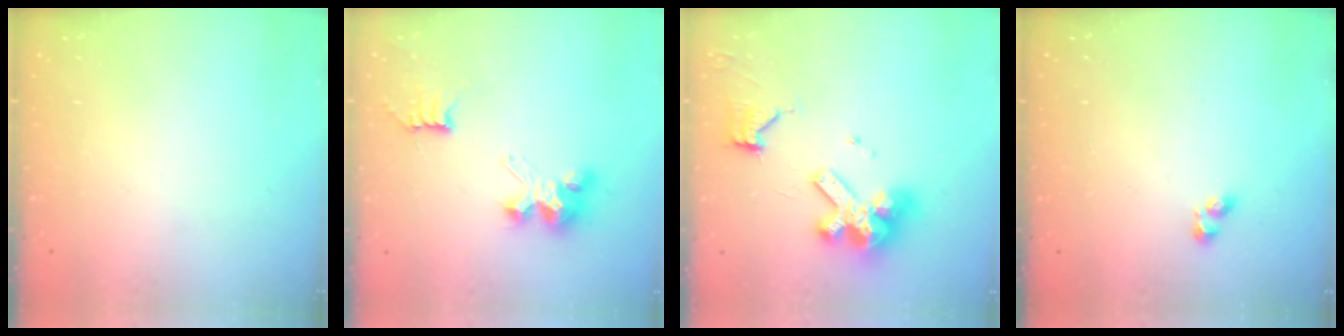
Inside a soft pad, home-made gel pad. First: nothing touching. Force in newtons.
{"total": 7.0, "press": 7.0, "slide": 0.2}
{"total": 14.1, "press": 14.0, "slide": 1.8}
{"total": 1.9, "press": 1.9, "slide": 0.3}